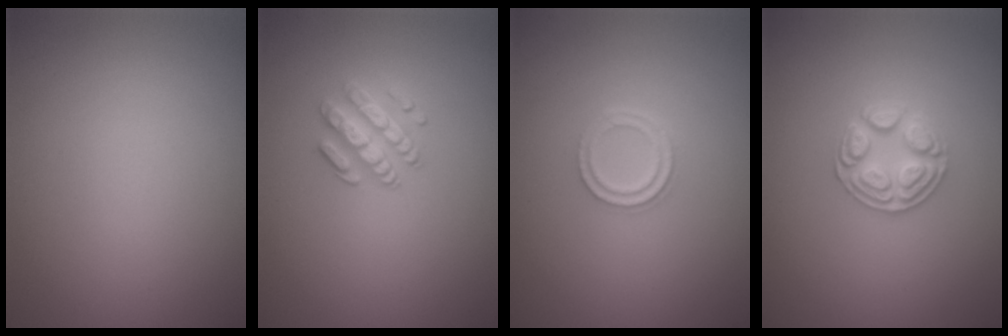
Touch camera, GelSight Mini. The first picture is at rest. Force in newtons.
{"total": 2.5, "press": 2.3, "slide": 0.9}
{"total": 2.0, "press": 1.9, "slide": 0.4}
{"total": 3.0, "press": 2.8, "slide": 1.1}